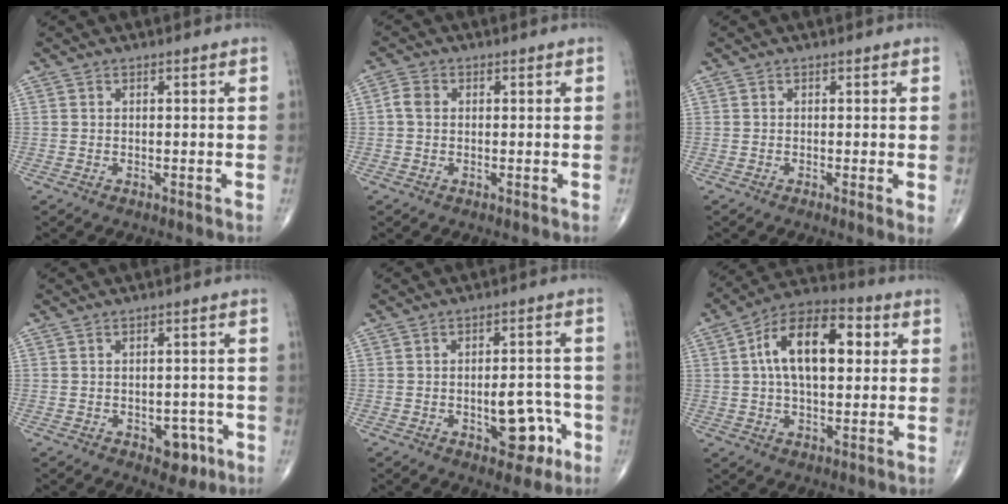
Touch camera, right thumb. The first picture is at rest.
{"total": 2.5, "force": [0.1, 2.0, 1.5], "torque": [-0.029, 0.008, -0.003]}
{"total": 1.9, "force": [-0.1, 0.2, 1.9], "torque": [-0.036, -0.008, -0.006]}
{"total": 4.5, "force": [-2.0, 2.9, 2.7], "torque": [-0.011, 0.011, -0.021]}
{"total": 8.6, "force": [-3.1, 4.5, 6.6], "torque": [-0.061, 0.029, -0.033]}
{"total": 15.8, "force": [3.0, 8.4, 13.1], "torque": [-0.202, 0.022, 0.041]}